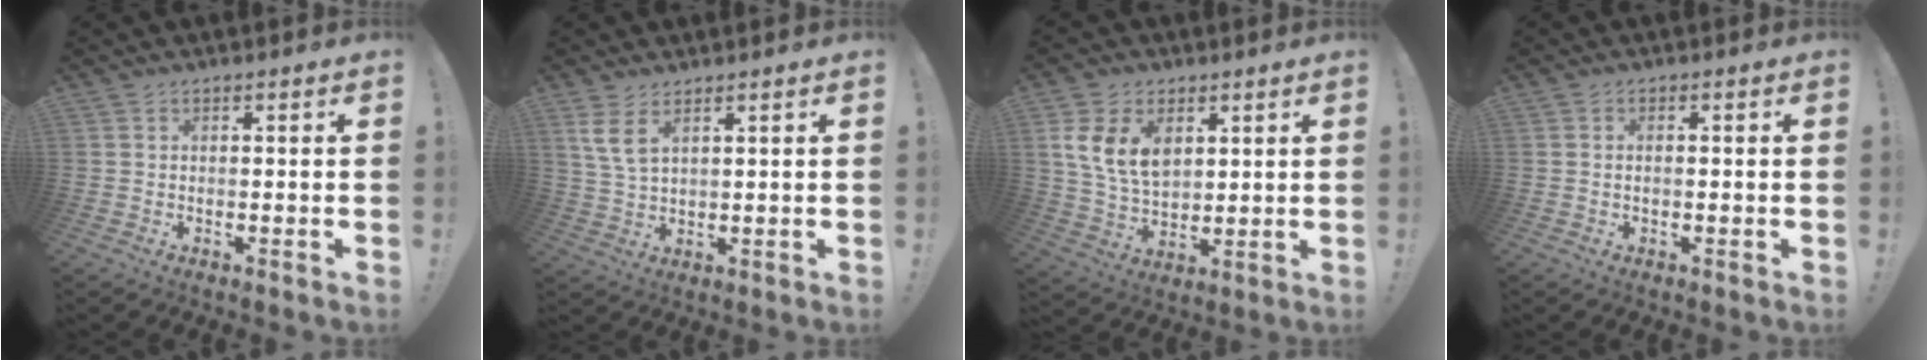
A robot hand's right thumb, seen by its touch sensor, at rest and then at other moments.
{"total": 5.7, "force": [3.1, 2.2, 4.2], "torque": [-0.076, -0.014, 0.060]}
{"total": 12.6, "force": [4.7, 8.6, 7.9], "torque": [-0.142, -0.014, 0.091]}
{"total": 0.9, "force": [-0.5, 0.5, 0.6], "torque": [-0.018, 0.006, -0.007]}